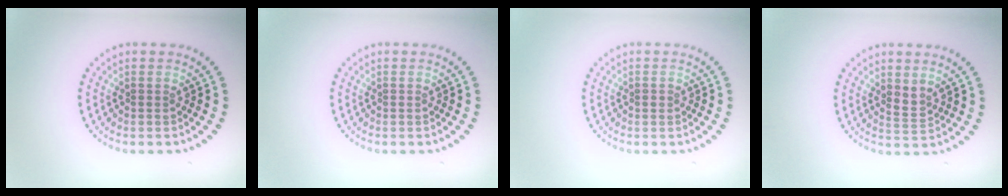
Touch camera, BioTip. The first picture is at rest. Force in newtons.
{"total": 0.0}
{"total": 0.6, "press": 0.6, "slide": 0.1}
{"total": 1.4, "press": 1.2, "slide": 0.7}